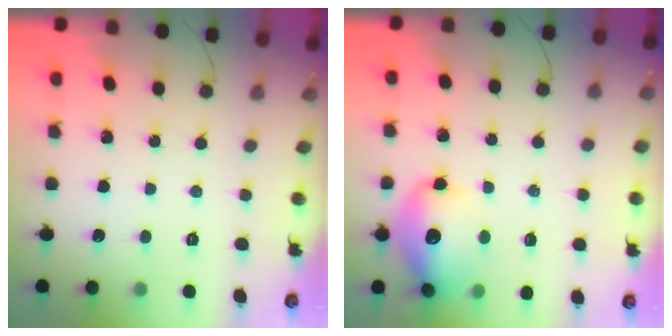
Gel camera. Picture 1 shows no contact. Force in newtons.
{"total": 13.0, "press": 12.5, "slide": 3.7}